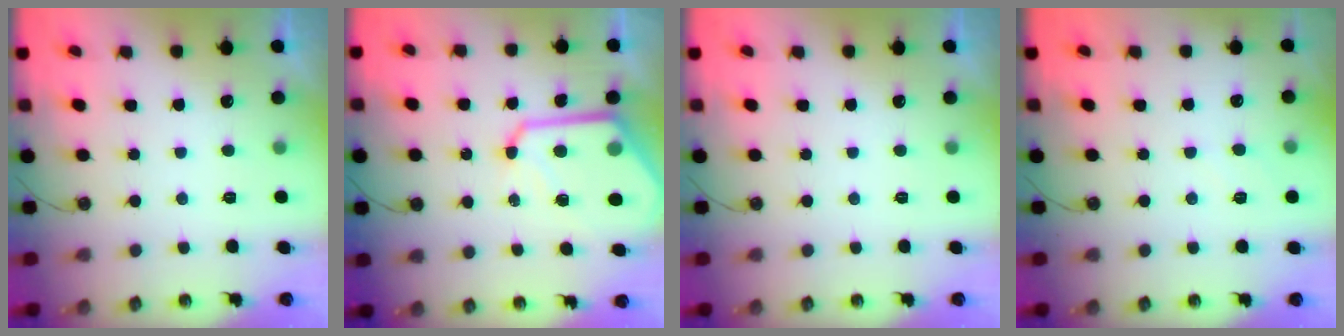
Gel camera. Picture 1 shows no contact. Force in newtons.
{"total": 13.9, "press": 13.9, "slide": 1.4}
{"total": 0.0}
{"total": 5.1, "press": 5.0, "slide": 0.7}